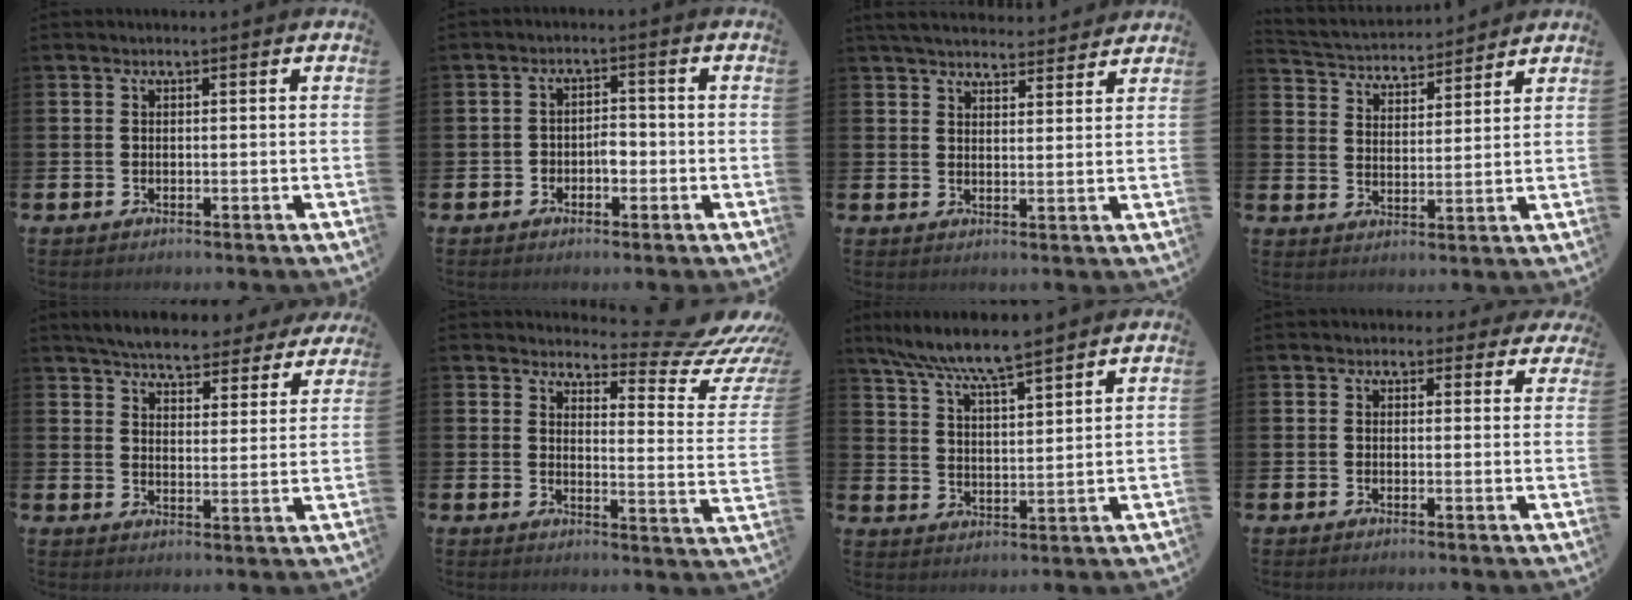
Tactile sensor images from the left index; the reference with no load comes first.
{"total": 2.4, "force": [-1.1, 1.5, 1.5], "torque": [-0.029, 0.007, -0.025]}
{"total": 4.8, "force": [4.7, 0.8, 0.6], "torque": [-0.023, -0.025, 0.085]}
{"total": 4.1, "force": [4.0, 1.0, -0.2], "torque": [-0.022, -0.031, 0.068]}
{"total": 5.7, "force": [5.6, 0.6, 1.1], "torque": [-0.042, -0.036, 0.096]}
{"total": 6.7, "force": [6.0, 1.3, 2.7], "torque": [-0.036, -0.059, 0.093]}
{"total": 7.5, "force": [7.0, 0.2, 2.8], "torque": [-0.081, -0.032, 0.125]}
{"total": 1.8, "force": [1.3, 1.2, 0.1], "torque": [0.008, -0.002, 0.018]}